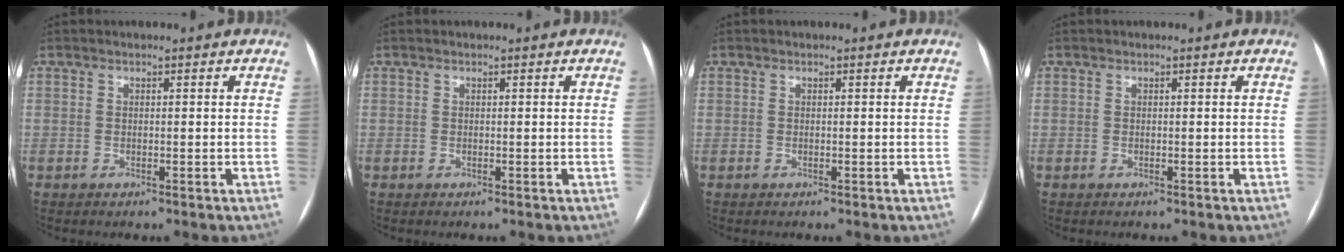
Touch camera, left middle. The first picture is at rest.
{"total": 0.0}
{"total": 0.0}
{"total": 0.0}